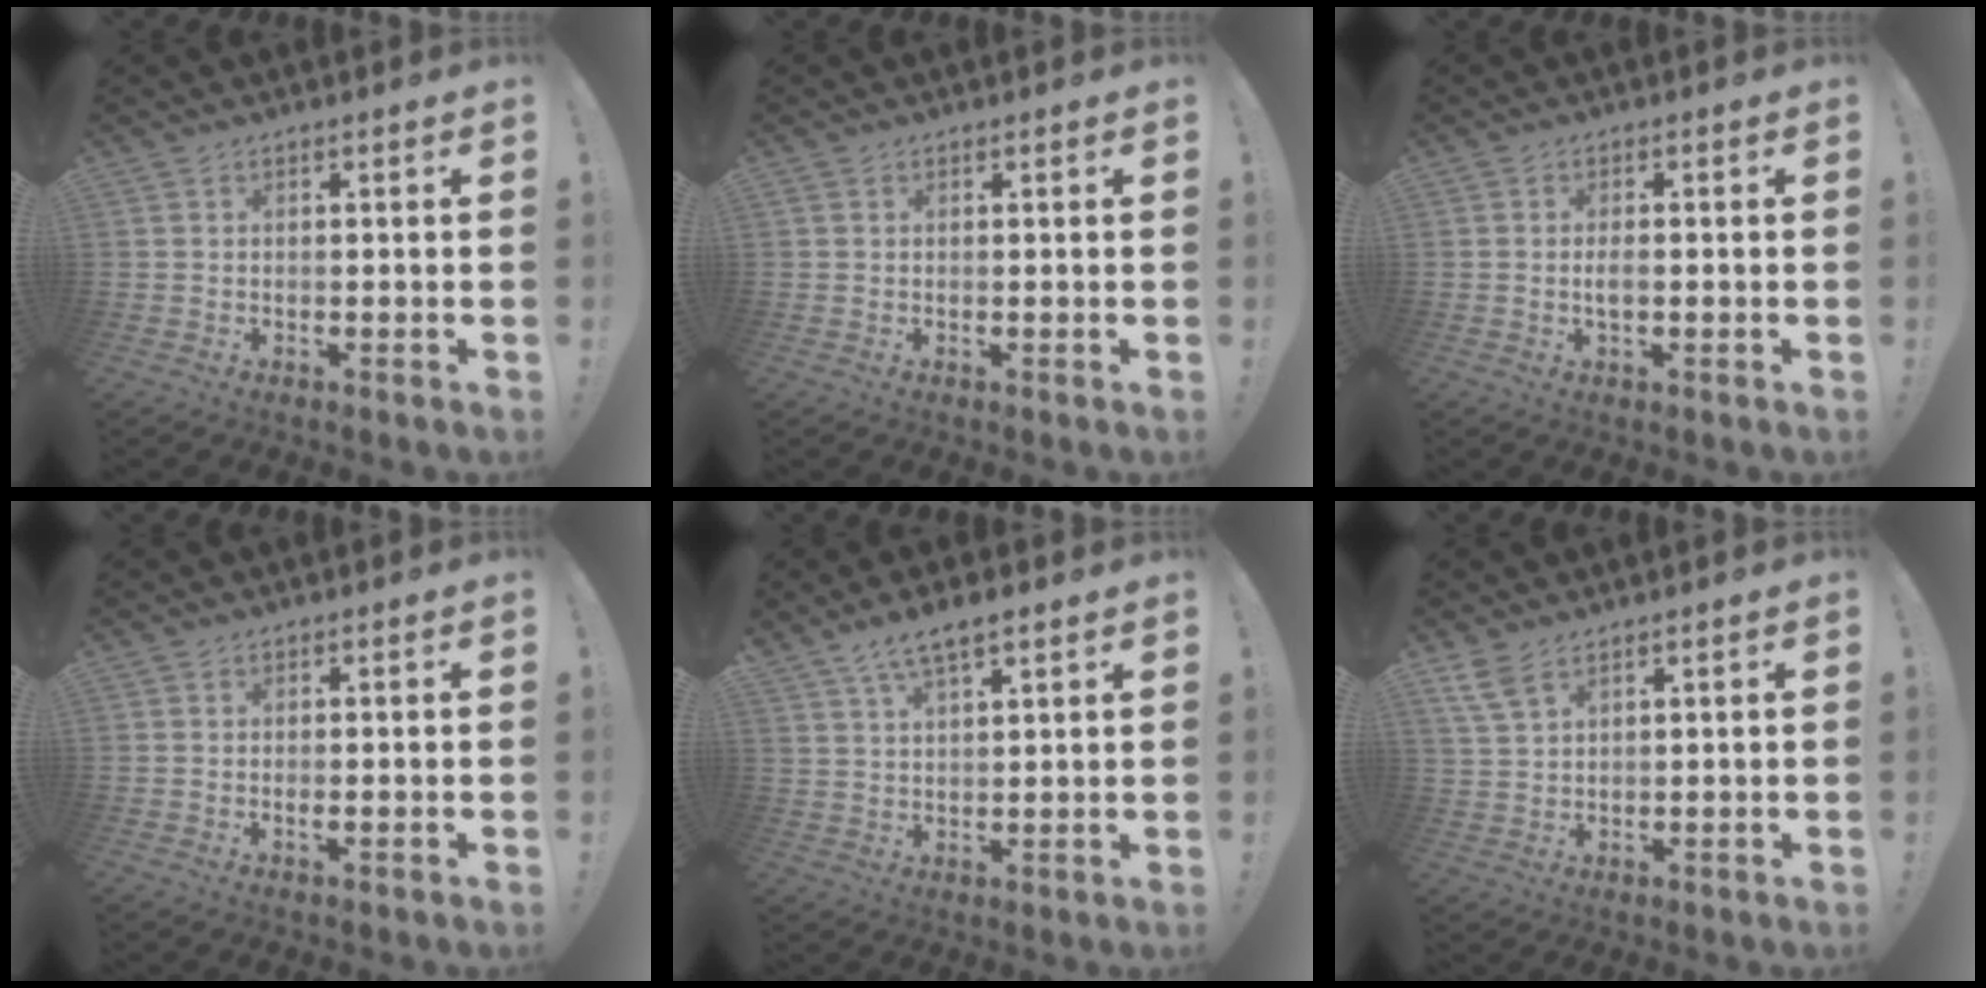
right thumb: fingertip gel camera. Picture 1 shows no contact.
{"total": 0.0}
{"total": 2.5, "force": [-0.6, 0.9, 2.2], "torque": [-0.045, 0.000, -0.015]}
{"total": 1.0, "force": [-0.1, 0.1, 1.0], "torque": [-0.018, -0.003, -0.002]}
{"total": 6.6, "force": [4.6, 2.2, 4.2], "torque": [-0.064, -0.022, 0.082]}
{"total": 5.5, "force": [3.9, 2.3, 3.2], "torque": [-0.065, -0.014, 0.077]}